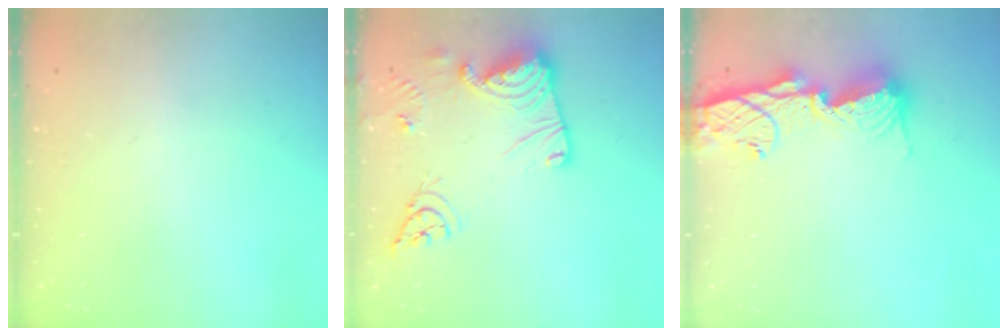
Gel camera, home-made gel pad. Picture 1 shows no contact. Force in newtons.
{"total": 17.7, "press": 17.6, "slide": 1.8}
{"total": 12.9, "press": 12.9, "slide": 1.2}